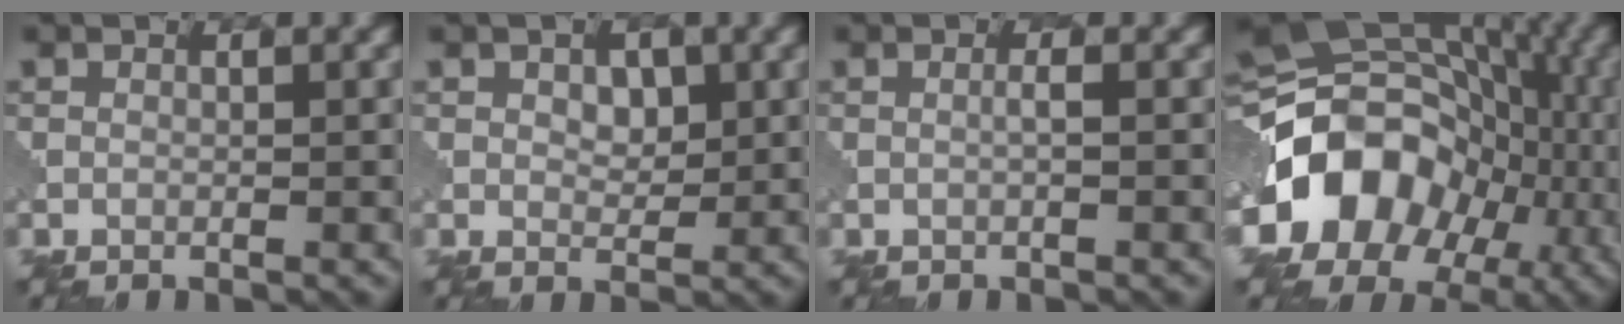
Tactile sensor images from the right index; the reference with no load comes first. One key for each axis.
{"total": 2.2, "fx": 0.7, "fy": 1.4, "fz": 1.5, "tx": -0.024, "ty": -0.002, "tz": 0.012}
{"total": 0.9, "fx": 0.0, "fy": 0.1, "fz": 0.9, "tx": -0.015, "ty": 0.004, "tz": -0.002}
{"total": 18.0, "fx": -5.2, "fy": 14.3, "fz": 9.6, "tx": -0.171, "ty": 0.003, "tz": -0.102}